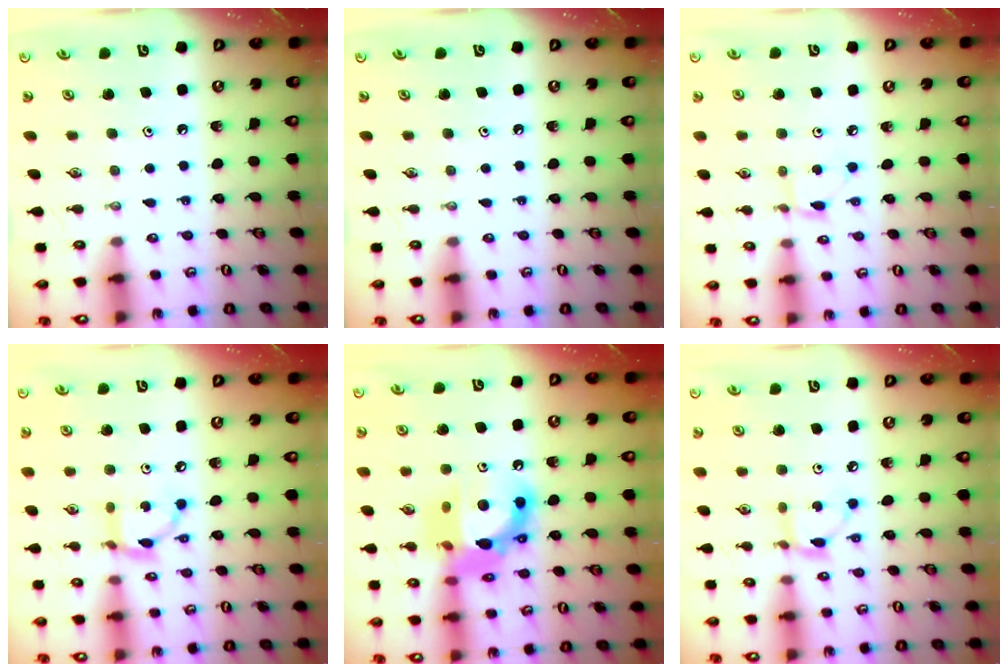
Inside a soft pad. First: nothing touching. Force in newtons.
{"total": 0.0}
{"total": 2.5, "press": 2.5, "slide": 0.3}
{"total": 9.0, "press": 9.0, "slide": 0.3}
{"total": 15.6, "press": 15.5, "slide": 1.0}
{"total": 3.7, "press": 3.7, "slide": 0.2}